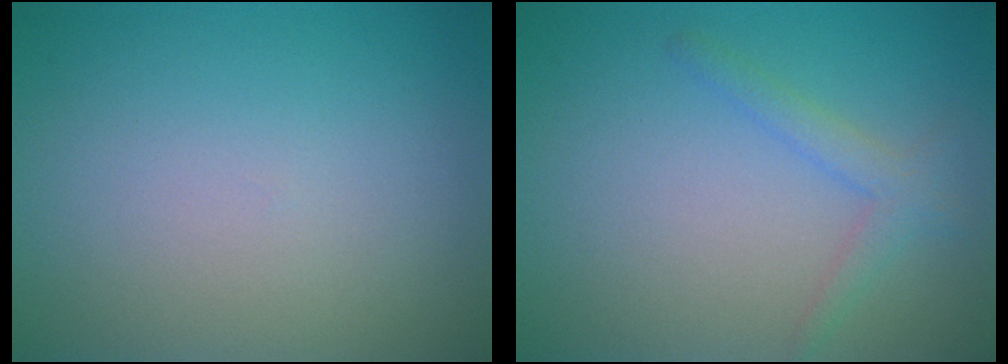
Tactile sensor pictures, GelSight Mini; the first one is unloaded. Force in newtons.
{"total": 1.8, "press": 1.8, "slide": 0.0}